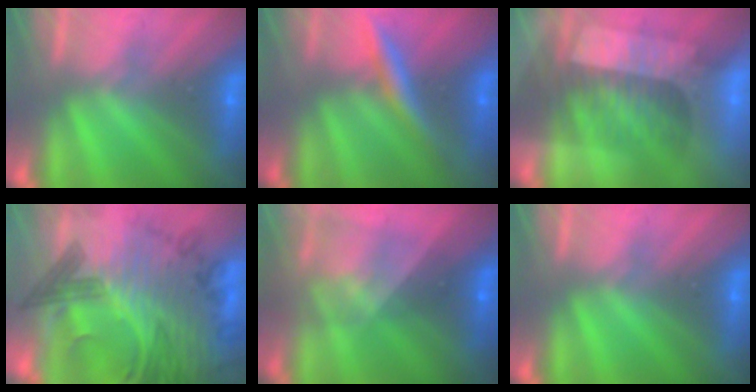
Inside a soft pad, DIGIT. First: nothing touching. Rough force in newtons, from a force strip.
{"total": 2.4}
{"total": 2.9}
{"total": 6.7}
{"total": 7.1}
{"total": 0.0}